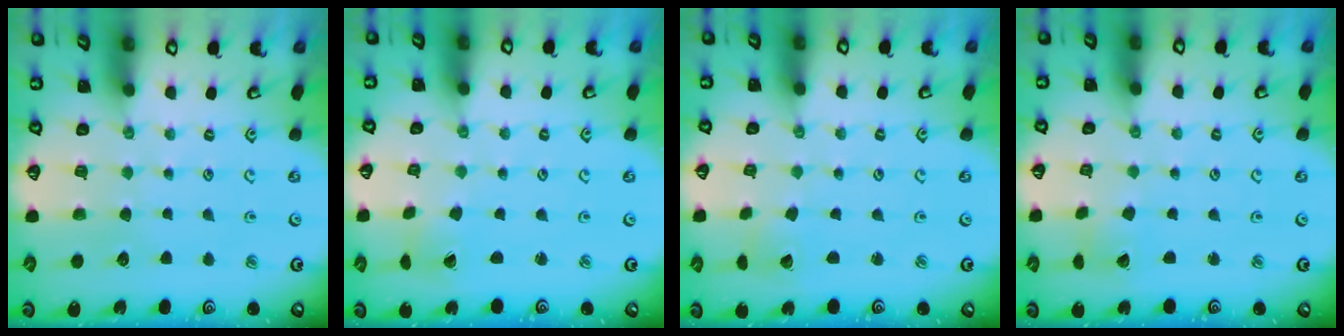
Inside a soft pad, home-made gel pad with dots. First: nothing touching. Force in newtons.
{"total": 1.6, "press": 1.5, "slide": 0.3}
{"total": 1.9, "press": 1.9, "slide": 0.1}
{"total": 1.8, "press": 1.7, "slide": 0.1}